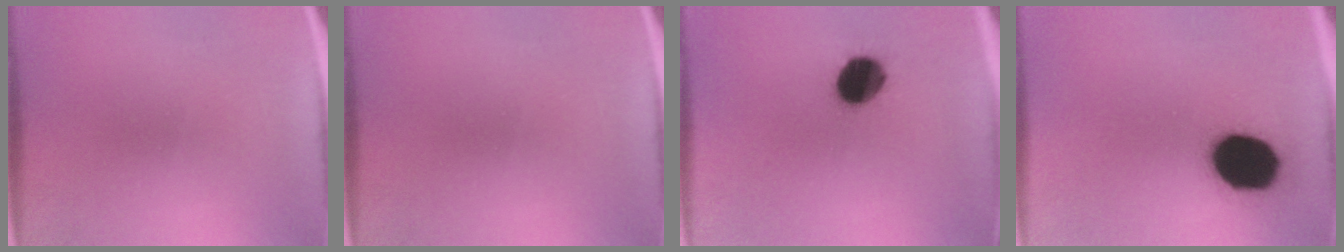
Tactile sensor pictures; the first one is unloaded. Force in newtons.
{"total": 0.0}
{"total": 10.7}
{"total": 19.1}